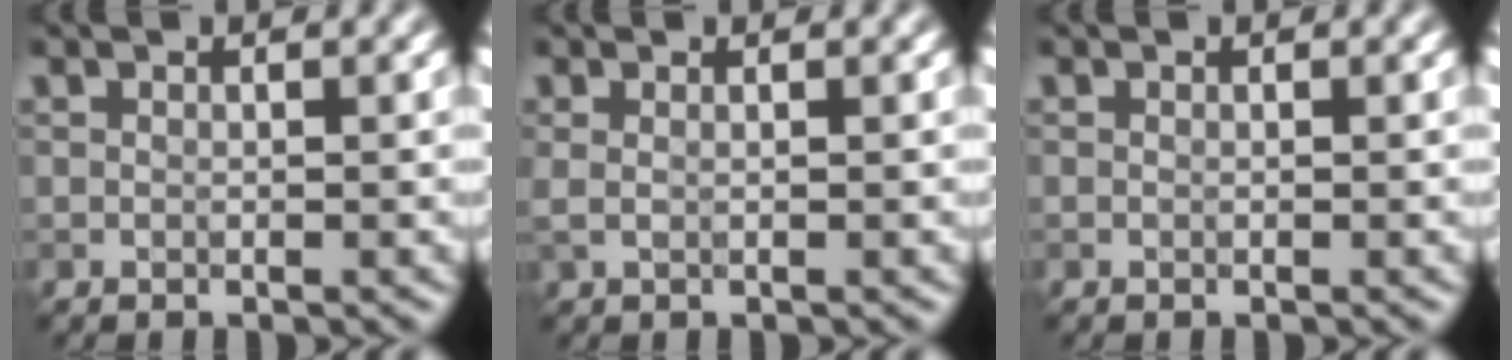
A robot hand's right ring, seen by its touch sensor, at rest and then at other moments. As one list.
[{"total": 0.9, "force": [0.3, 0.3, 0.8], "torque": [-0.015, 0.000, 0.002]}, {"total": 0.0}]